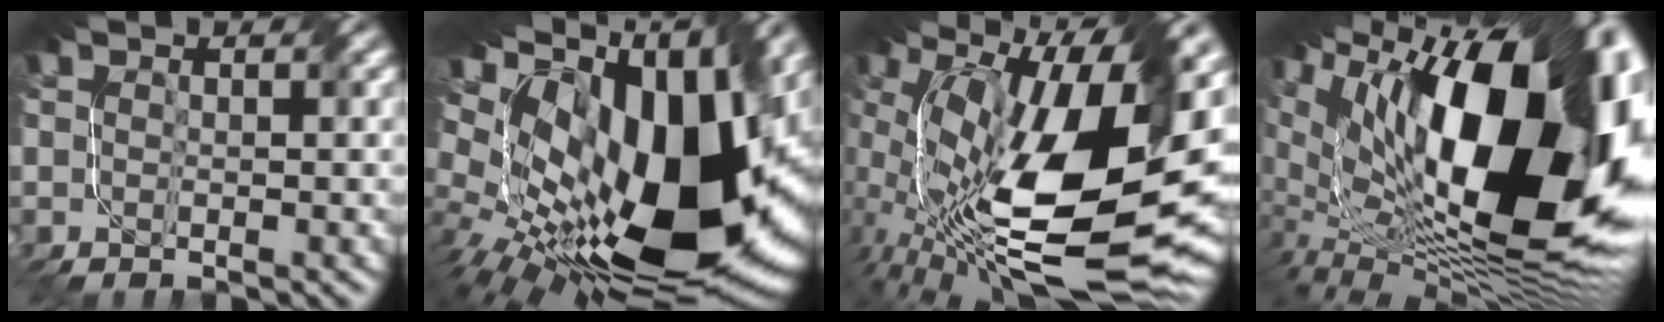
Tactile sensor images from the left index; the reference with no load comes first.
{"total": 20.3, "force": [3.6, 10.0, 17.3], "torque": [-0.317, -0.010, 0.069]}
{"total": 18.8, "force": [2.1, 8.7, 16.5], "torque": [-0.285, -0.013, 0.045]}
{"total": 22.0, "force": [3.0, 11.6, 18.5], "torque": [-0.304, -0.041, 0.062]}